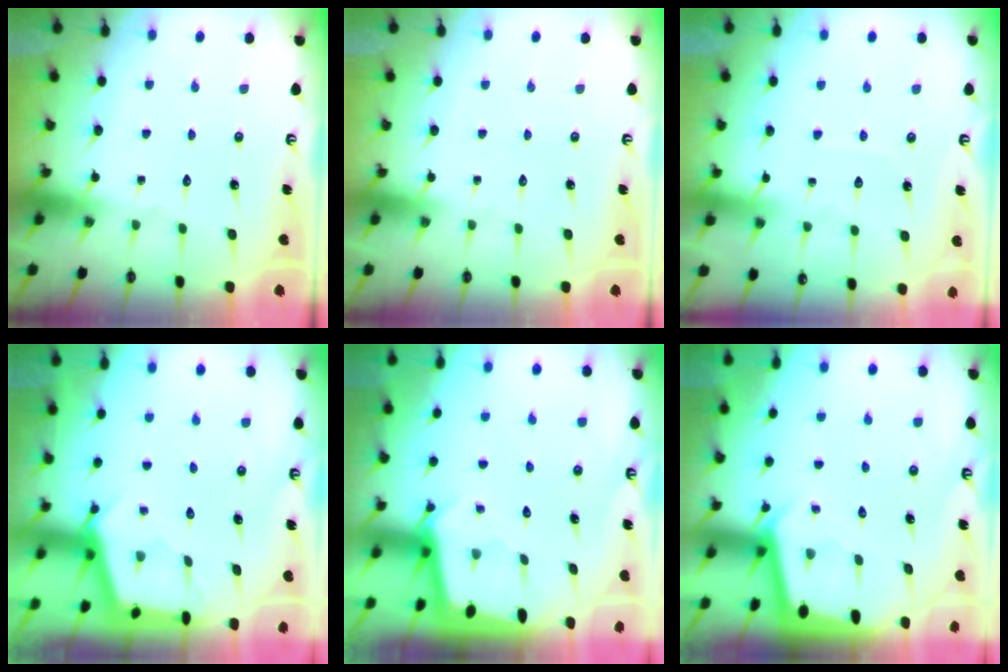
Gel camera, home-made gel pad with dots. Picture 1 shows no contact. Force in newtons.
{"total": 0.0}
{"total": 2.9, "press": 2.9, "slide": 0.4}
{"total": 2.4, "press": 2.4, "slide": 0.2}
{"total": 2.4, "press": 2.4, "slide": 0.2}
{"total": 2.2, "press": 2.2, "slide": 0.2}